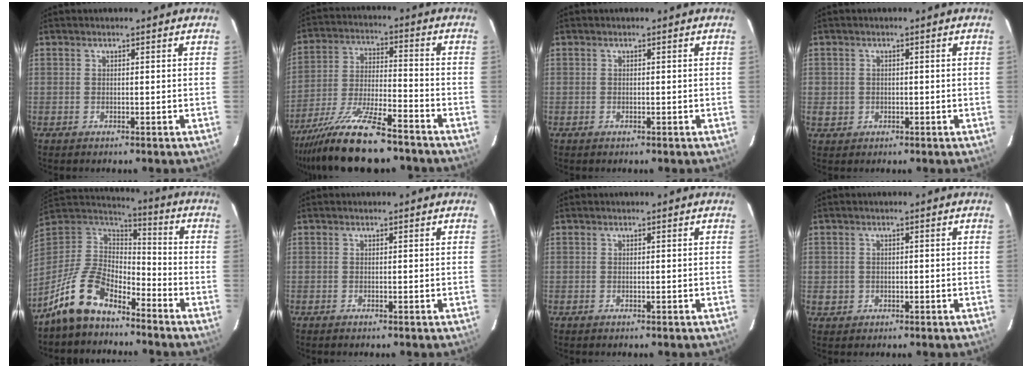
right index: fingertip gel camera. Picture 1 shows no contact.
{"total": 15.0, "force": [-12.0, 1.8, 8.8], "torque": [-0.173, -0.020, -0.213]}
{"total": 0.0}
{"total": 2.1, "force": [-0.2, 2.0, 0.5], "torque": [-0.007, 0.003, 0.004]}
{"total": 11.4, "force": [-8.5, 5.2, 5.5], "torque": [-0.128, 0.026, -0.169]}
{"total": 0.0}
{"total": 0.0}
{"total": 1.3, "force": [-0.2, 1.2, 0.3], "torque": [-0.005, 0.003, 0.003]}